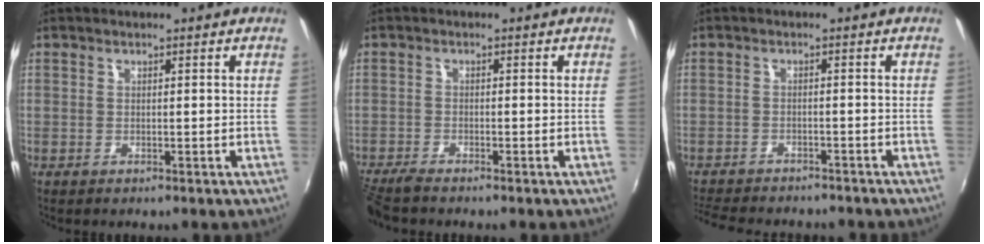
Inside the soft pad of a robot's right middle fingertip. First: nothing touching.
{"total": 4.3, "force": [-3.9, 0.3, 1.8], "torque": [-0.050, -0.018, -0.074]}
{"total": 10.7, "force": [-9.6, 2.7, 4.1], "torque": [-0.104, -0.019, -0.147]}